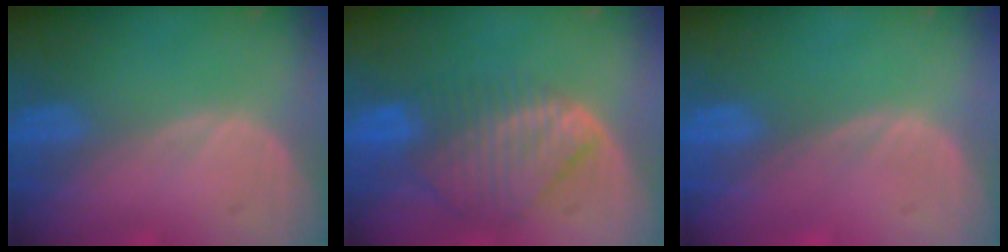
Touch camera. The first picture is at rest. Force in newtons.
{"total": 8.8, "press": 7.7, "slide": 4.2}
{"total": 0.0}